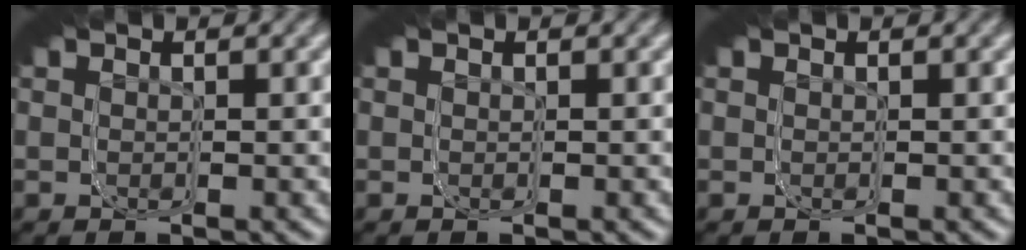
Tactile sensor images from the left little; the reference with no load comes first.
{"total": 0.0}
{"total": 0.0}